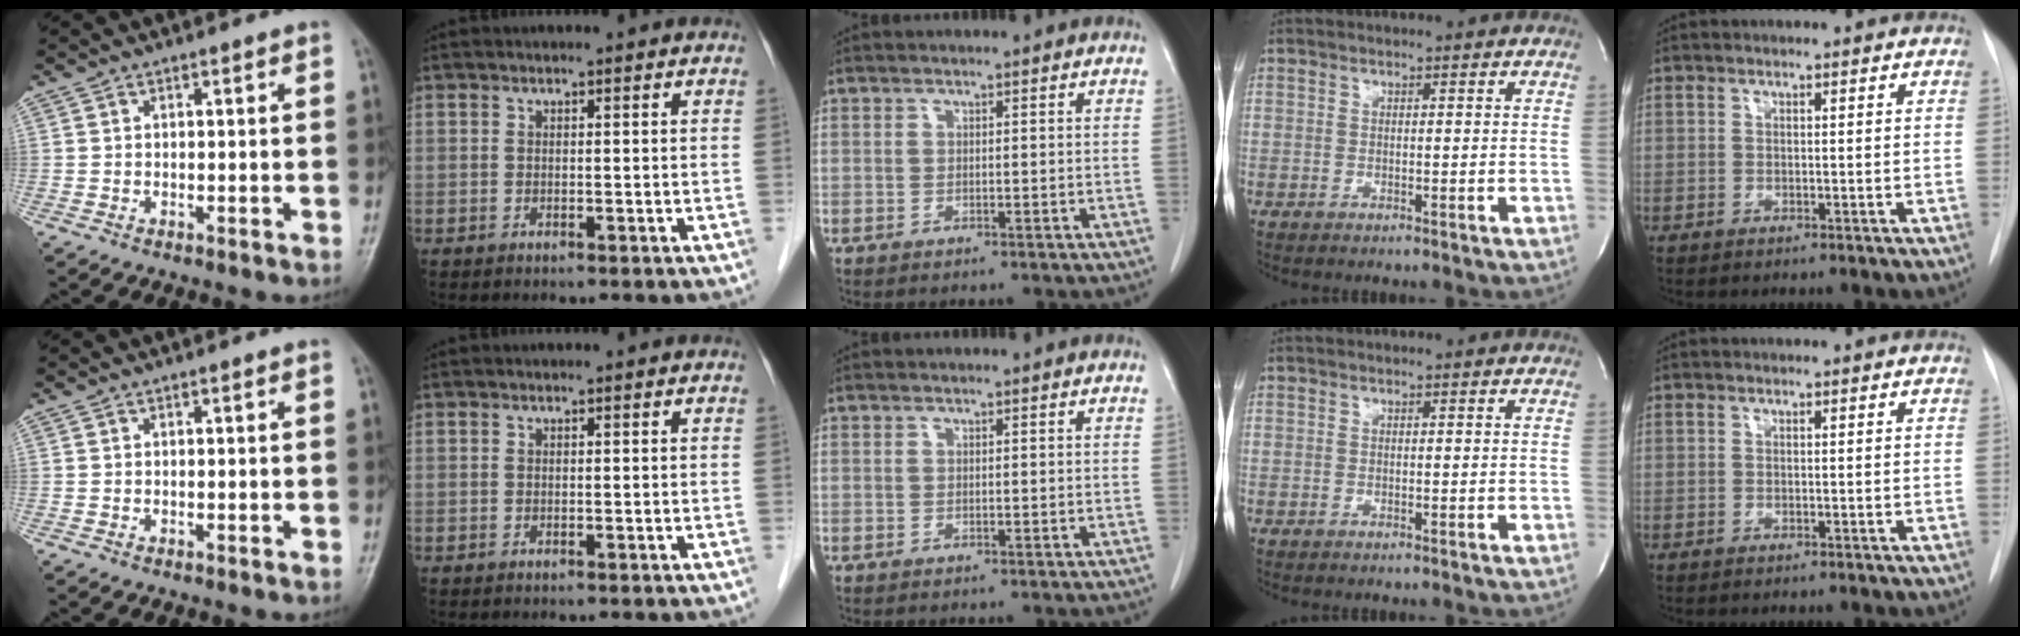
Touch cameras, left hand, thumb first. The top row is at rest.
{}